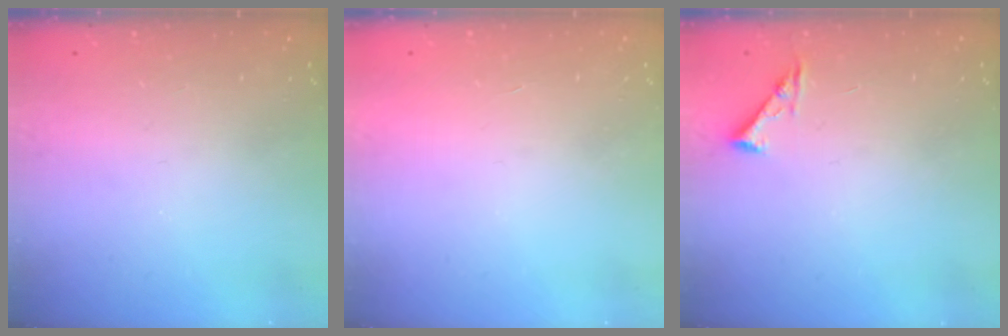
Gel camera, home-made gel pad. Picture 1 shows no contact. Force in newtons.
{"total": 1.7, "press": 1.7, "slide": 0.1}
{"total": 5.3, "press": 5.2, "slide": 0.7}